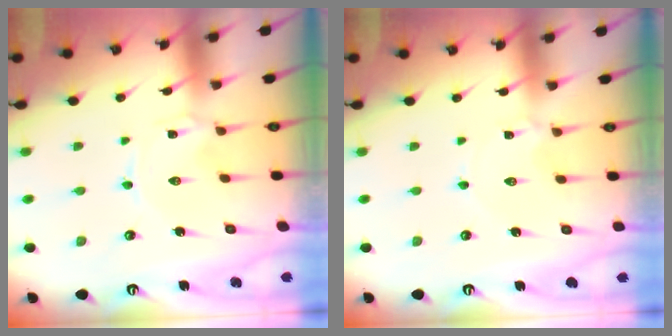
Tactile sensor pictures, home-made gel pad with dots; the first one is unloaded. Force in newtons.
{"total": 2.2, "press": 2.2, "slide": 0.2}